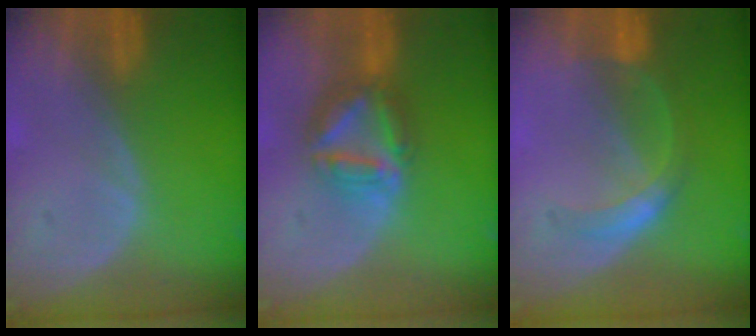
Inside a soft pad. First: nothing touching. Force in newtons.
{"total": 7.9, "press": 6.7, "slide": 4.2}
{"total": 5.6, "press": 5.0, "slide": 2.5}